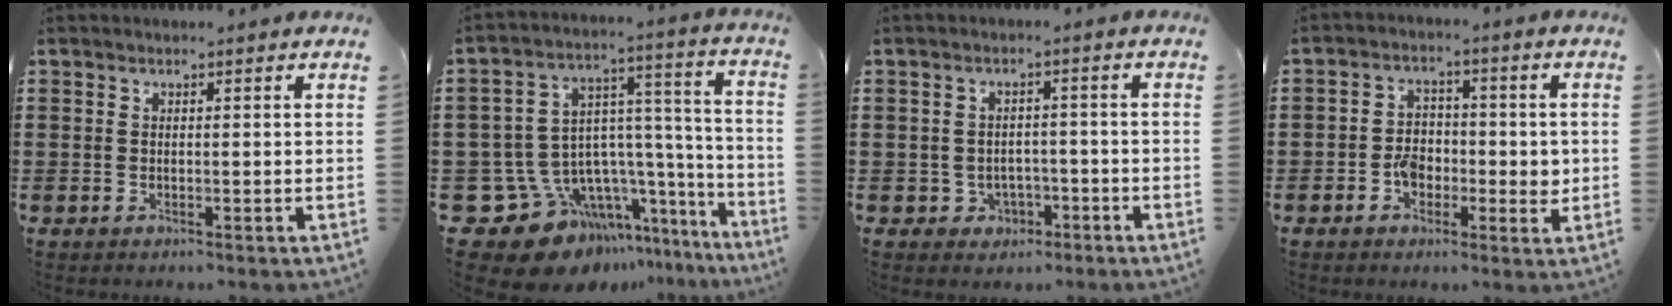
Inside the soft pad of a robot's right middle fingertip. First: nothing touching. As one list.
[{"total": 11.5, "force": [-7.5, 7.8, 3.9], "torque": [-0.113, -0.014, -0.121]}, {"total": 2.3, "force": [-1.5, 1.7, 0.4], "torque": [-0.020, 0.000, -0.034]}, {"total": 4.5, "force": [-1.2, 3.5, 2.6], "torque": [-0.037, 0.002, -0.028]}]